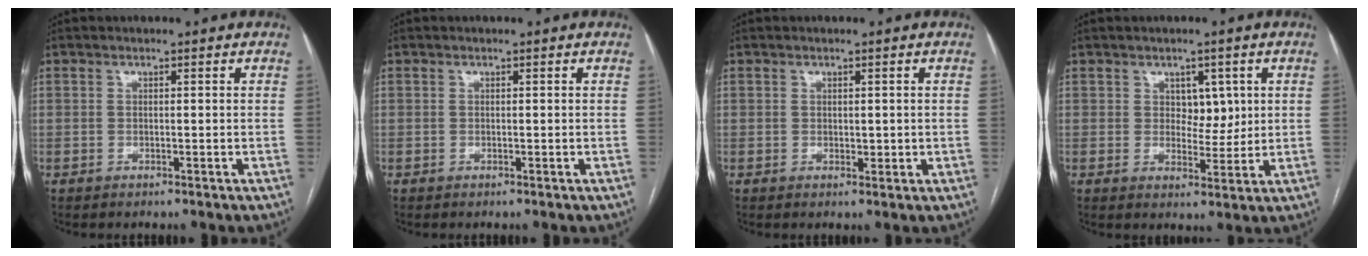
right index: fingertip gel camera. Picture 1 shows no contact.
{"total": 0.0}
{"total": 1.6, "force": [0.1, 1.0, 1.2], "torque": [-0.015, -0.003, 0.004]}
{"total": 4.2, "force": [1.4, 2.7, 2.9], "torque": [-0.036, 0.002, 0.026]}